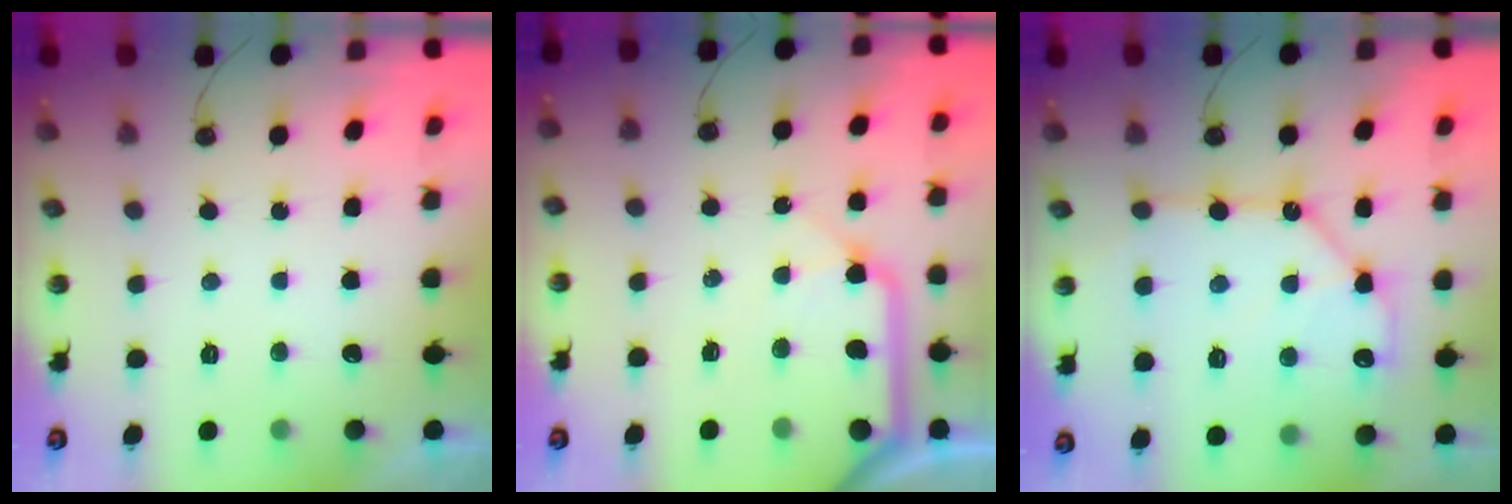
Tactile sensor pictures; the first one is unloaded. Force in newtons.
{"total": 12.9, "press": 12.8, "slide": 1.9}
{"total": 13.6, "press": 13.5, "slide": 1.3}